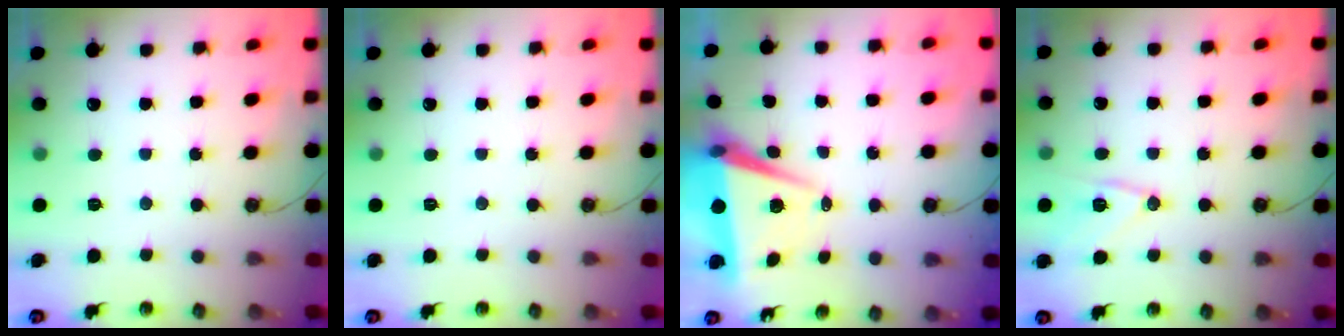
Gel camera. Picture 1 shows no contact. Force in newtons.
{"total": 0.0}
{"total": 7.2, "press": 5.7, "slide": 4.4}
{"total": 10.6, "press": 10.5, "slide": 1.4}